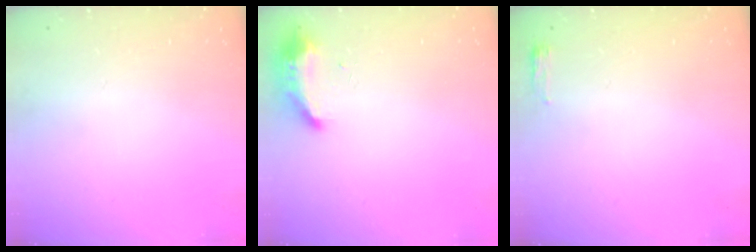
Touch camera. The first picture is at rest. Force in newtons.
{"total": 8.4, "press": 8.3, "slide": 1.6}
{"total": 2.8, "press": 2.6, "slide": 1.1}